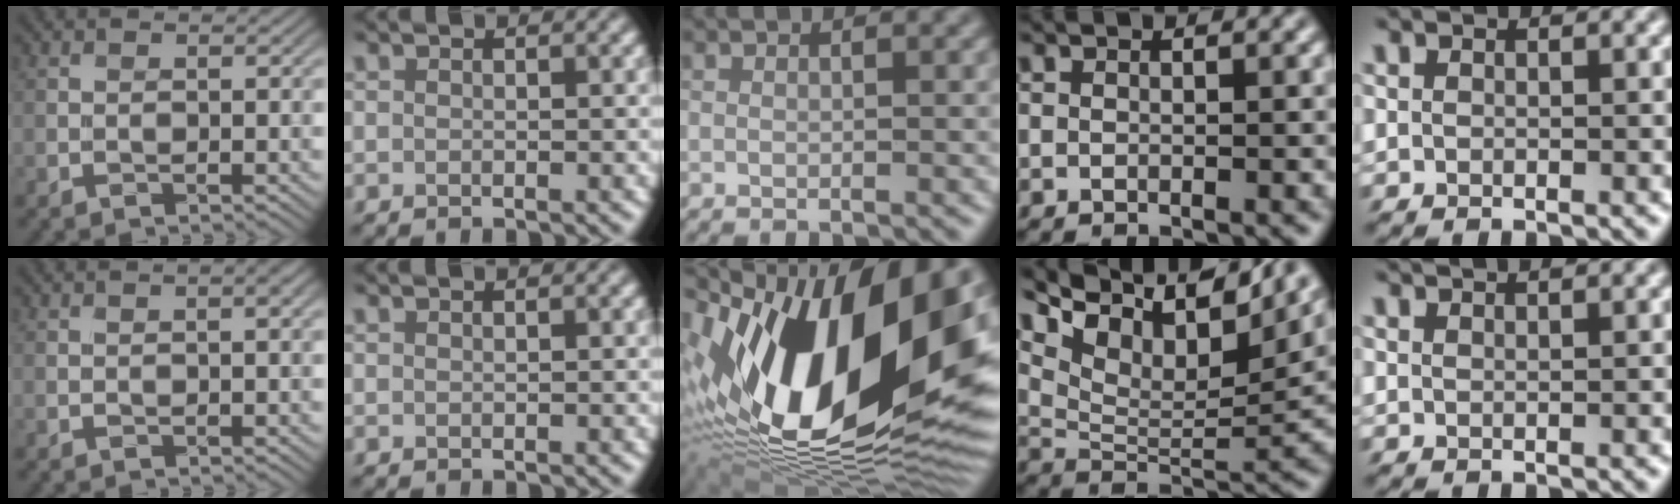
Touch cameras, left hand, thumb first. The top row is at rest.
{"thumb": {"total": 1.6, "force": [0.4, 0.4, 1.5], "torque": [-0.025, 0.005, 0.005]}, "middle": {"total": 19.5, "force": [1.4, 9.6, 16.9], "torque": [-0.314, -0.005, 0.032]}, "ring": {"total": 12.1, "force": [7.7, 5.2, 7.7], "torque": [-0.148, 0.045, 0.137]}, "little": {"total": 1.7, "force": [1.7, -0.3, 0.5], "torque": [-0.011, 0.015, 0.027]}}